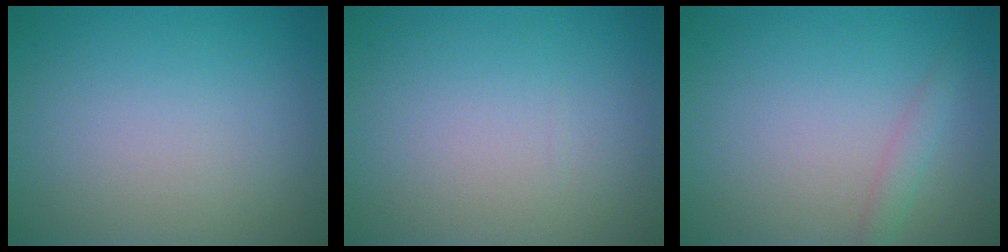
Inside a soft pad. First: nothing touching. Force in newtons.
{"total": 0.0}
{"total": 1.3, "press": 1.3, "slide": 0.1}